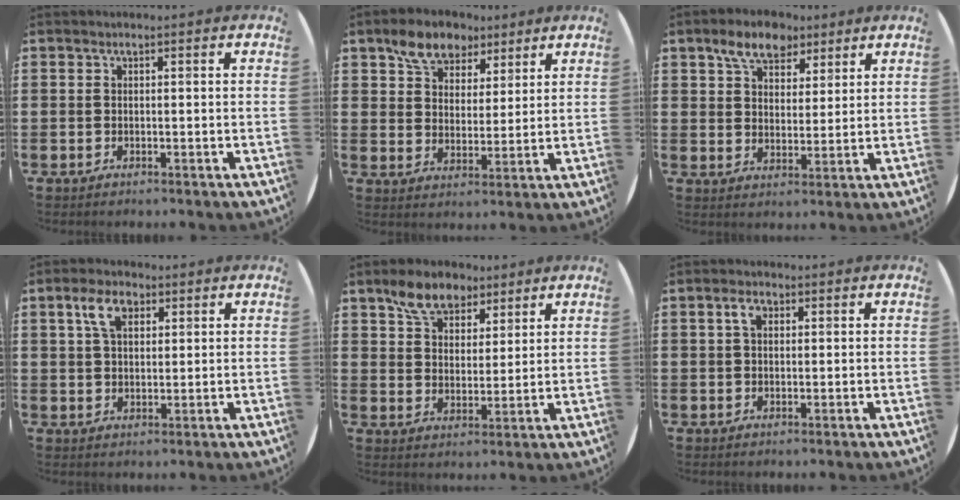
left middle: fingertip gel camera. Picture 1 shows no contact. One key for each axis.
{"total": 6.8, "fx": 5.3, "fy": 3.7, "fz": 1.8, "tx": -0.043, "ty": -0.005, "tz": 0.097}
{"total": 6.6, "fx": 4.9, "fy": 3.6, "fz": 2.6, "tx": -0.053, "ty": -0.002, "tz": 0.088}
{"total": 4.8, "fx": 2.6, "fy": 2.8, "fz": 2.9, "tx": -0.060, "ty": 0.008, "tz": 0.045}
{"total": 6.7, "fx": 5.2, "fy": 3.6, "fz": 2.3, "tx": -0.049, "ty": -0.005, "tz": 0.094}
{"total": 2.5, "fx": 1.1, "fy": 1.5, "fz": 1.7, "tx": -0.029, "ty": 0.004, "tz": 0.018}